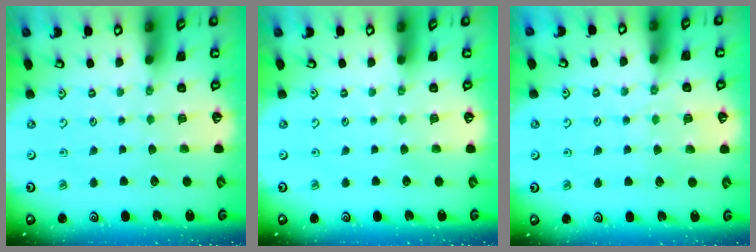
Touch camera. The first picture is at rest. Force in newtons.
{"total": 0.0}
{"total": 5.3, "press": 5.3, "slide": 0.6}